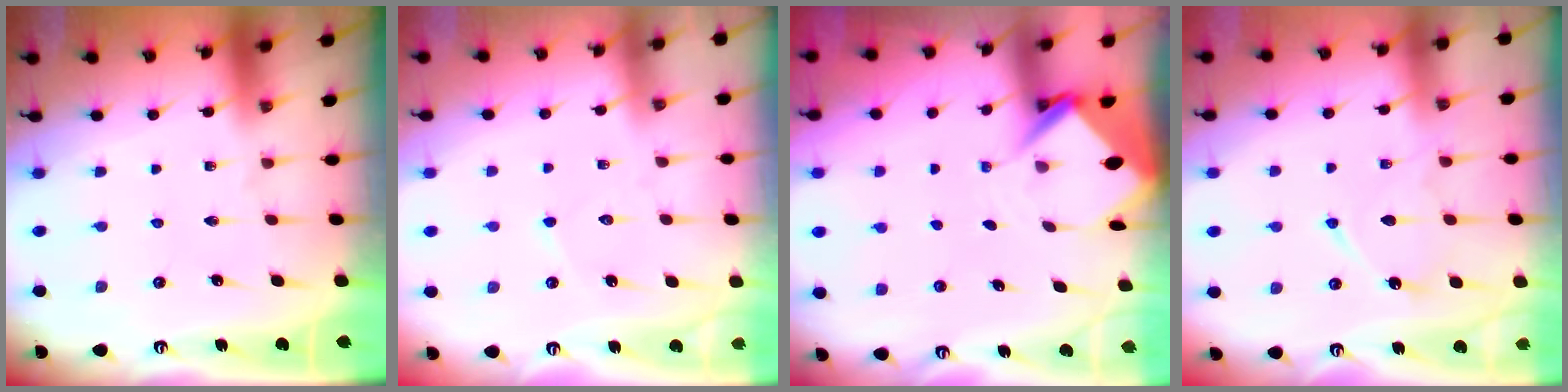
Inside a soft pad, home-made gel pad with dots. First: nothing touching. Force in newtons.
{"total": 2.8, "press": 2.8, "slide": 0.2}
{"total": 4.4, "press": 4.4, "slide": 0.3}
{"total": 10.5, "press": 10.5, "slide": 1.1}